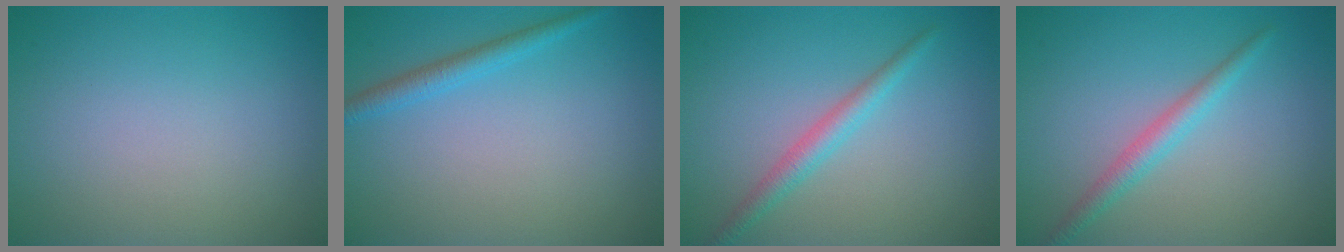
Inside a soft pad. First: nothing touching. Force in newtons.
{"total": 1.9, "press": 1.9, "slide": 0.1}
{"total": 2.2, "press": 2.2, "slide": 0.0}
{"total": 2.2, "press": 2.2, "slide": 0.0}